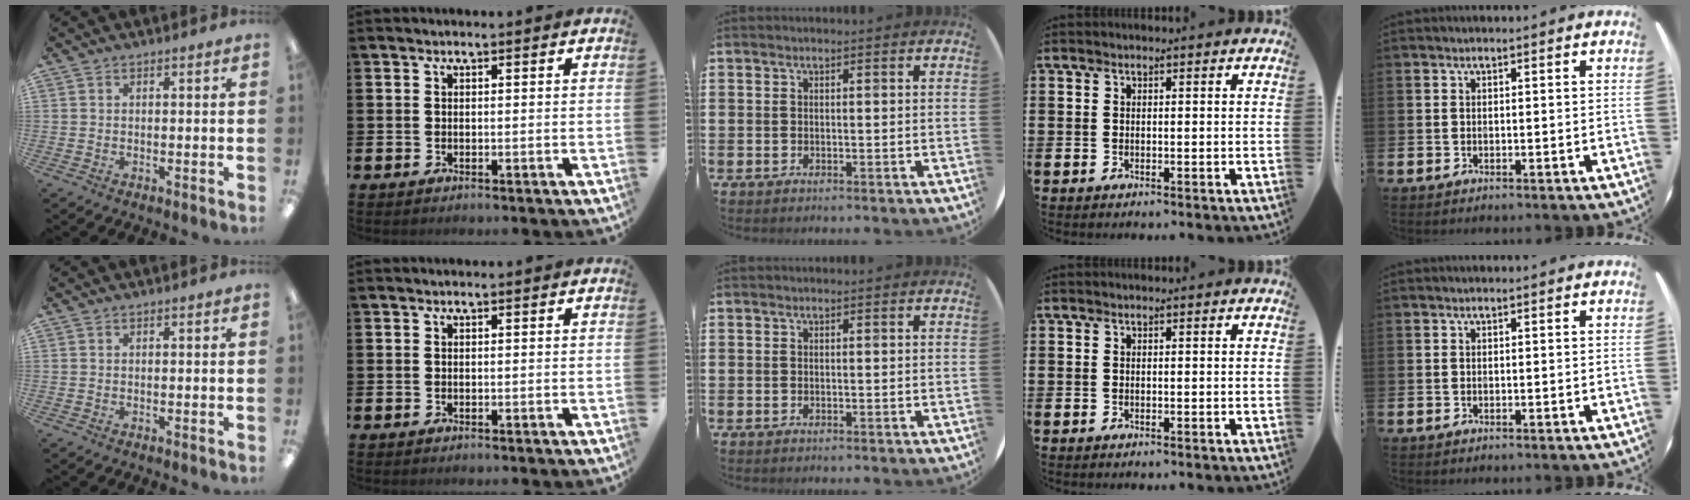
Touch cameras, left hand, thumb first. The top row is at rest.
{}